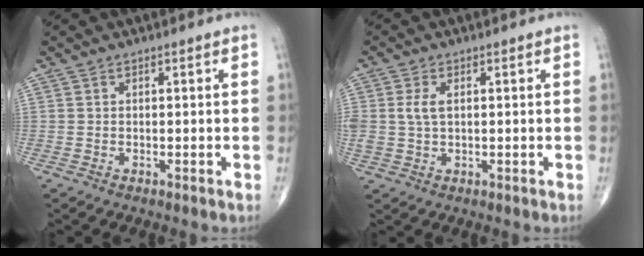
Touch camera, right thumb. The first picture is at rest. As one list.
[{"total": 3.6, "force": [0.7, 2.1, 2.9], "torque": [-0.071, 0.003, 0.016]}]